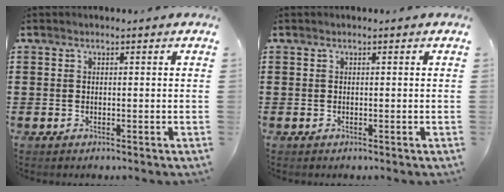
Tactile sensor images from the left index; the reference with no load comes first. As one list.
[{"total": 0.0}]